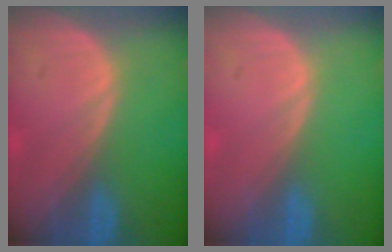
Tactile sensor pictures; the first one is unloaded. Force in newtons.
{"total": 0.0}